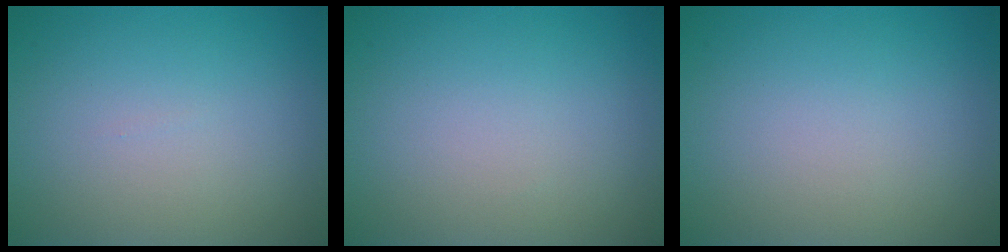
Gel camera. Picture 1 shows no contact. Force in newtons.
{"total": 0.0}
{"total": 0.0}